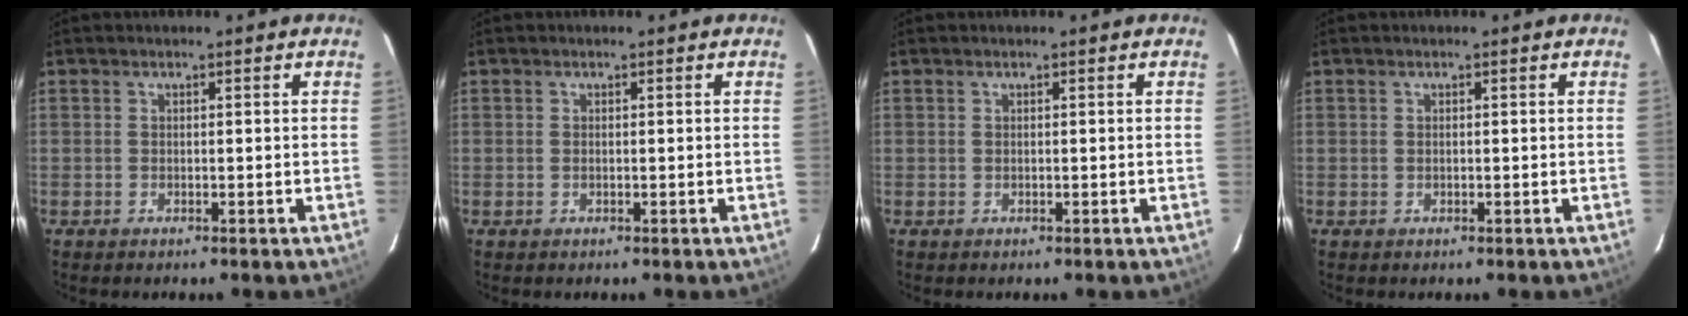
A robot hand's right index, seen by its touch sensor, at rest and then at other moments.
{"total": 0.0}
{"total": 0.0}
{"total": 0.0}